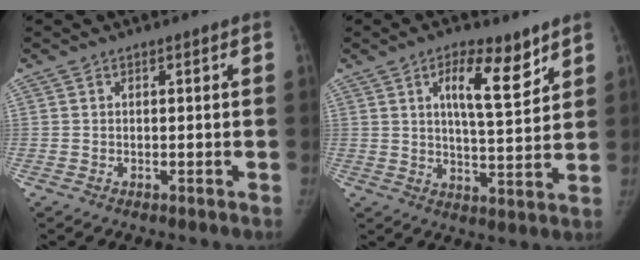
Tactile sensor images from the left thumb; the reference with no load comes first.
{"total": 10.0, "force": [5.5, 3.3, 7.7], "torque": [-0.104, -0.035, 0.089]}